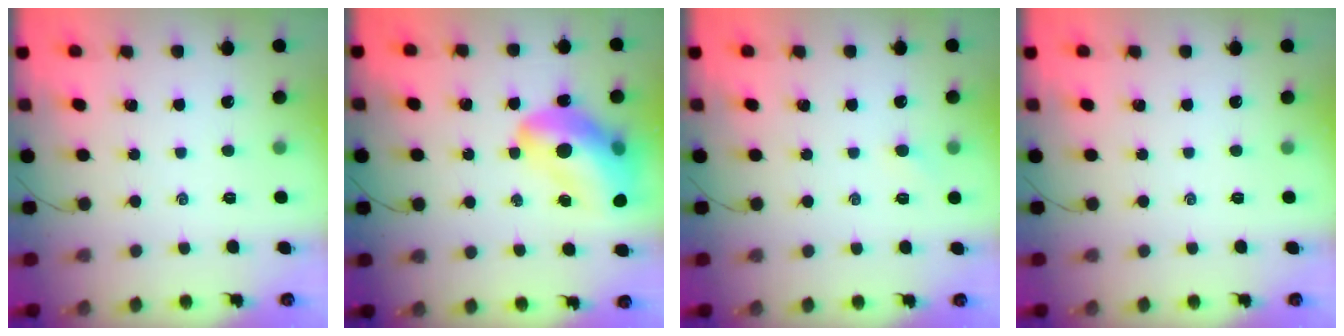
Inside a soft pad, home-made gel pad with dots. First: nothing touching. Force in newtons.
{"total": 18.4, "press": 17.6, "slide": 5.4}
{"total": 3.3, "press": 3.1, "slide": 0.9}
{"total": 0.0}